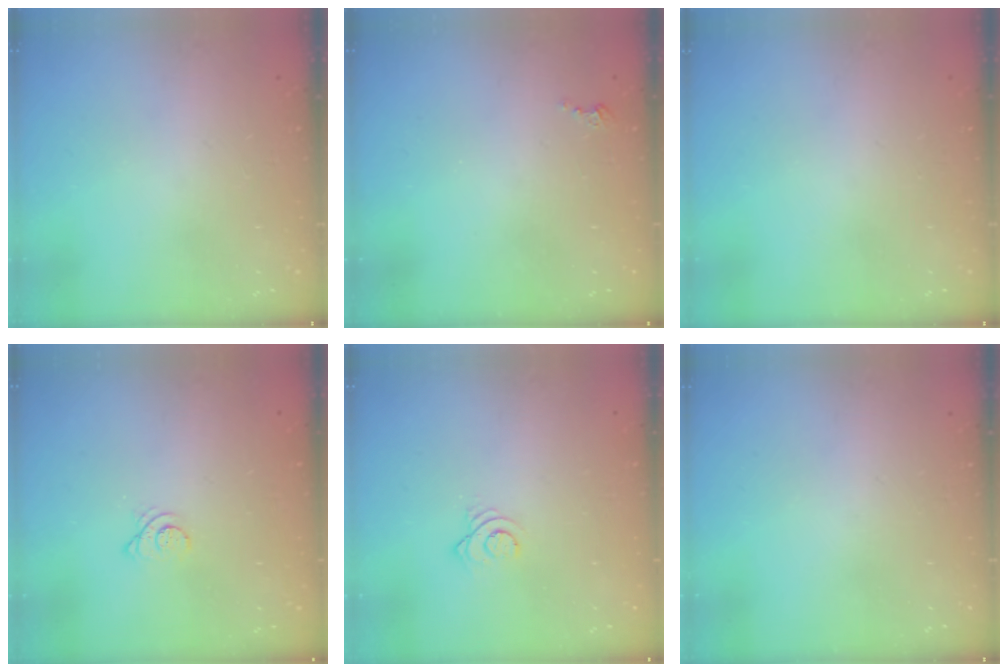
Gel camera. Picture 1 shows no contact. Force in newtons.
{"total": 2.3, "press": 2.3, "slide": 0.3}
{"total": 0.0}
{"total": 3.3, "press": 3.2, "slide": 0.4}
{"total": 2.9, "press": 2.9, "slide": 0.1}
{"total": 0.0}